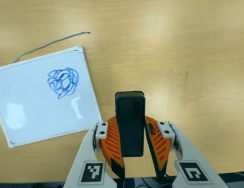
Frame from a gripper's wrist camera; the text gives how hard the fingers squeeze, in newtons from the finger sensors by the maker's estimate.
{"total": 8.4, "left": 7.8, "right": 9.0}